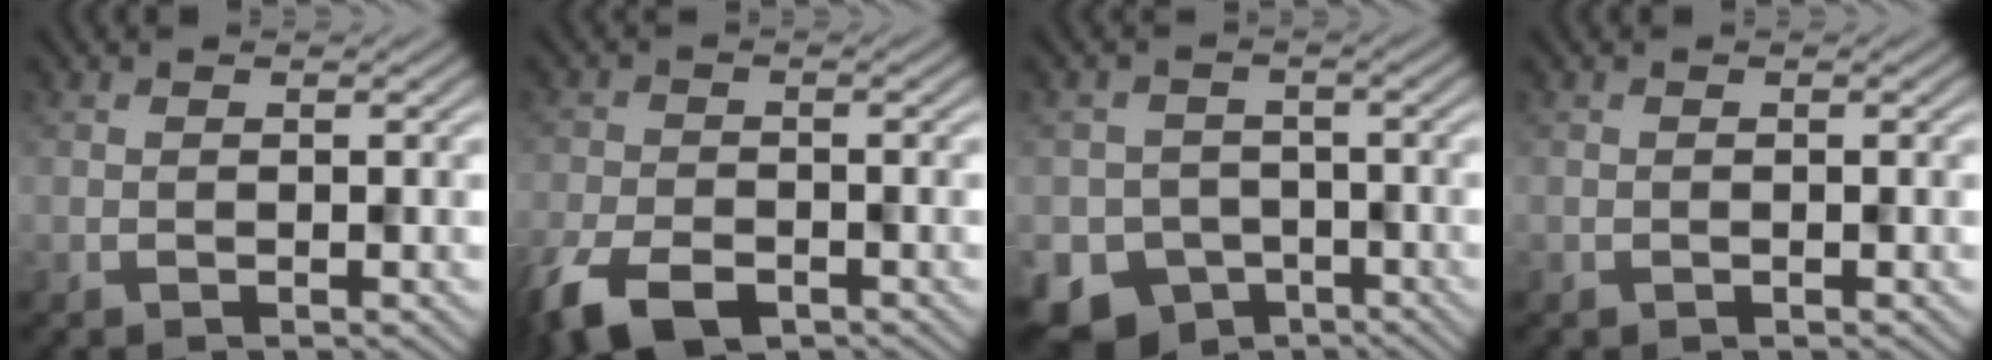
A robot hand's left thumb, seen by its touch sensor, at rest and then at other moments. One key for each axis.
{"total": 7.7, "fx": -5.2, "fy": 3.7, "fz": 4.4, "tx": -0.087, "ty": -0.017, "tz": -0.094}
{"total": 9.4, "fx": -5.6, "fy": 7.3, "fz": 2.0, "tx": -0.049, "ty": -0.033, "tz": -0.091}
{"total": 0.0}